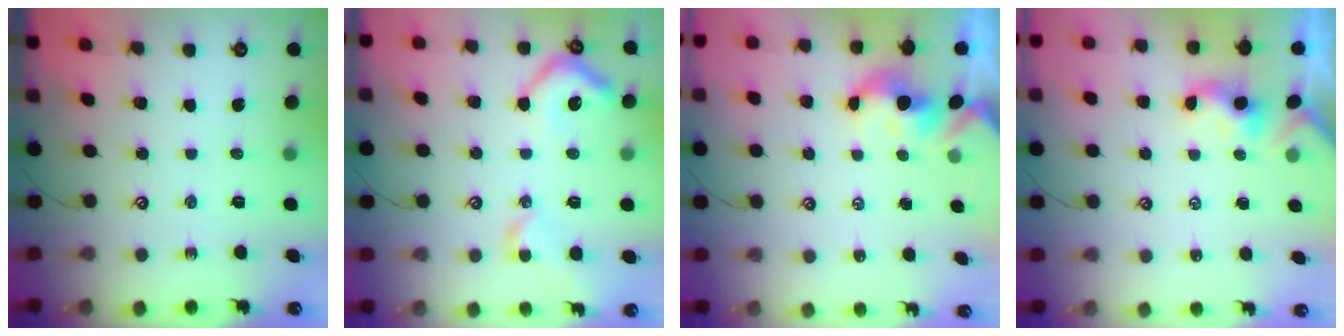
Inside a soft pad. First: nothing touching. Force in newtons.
{"total": 9.4, "press": 9.3, "slide": 1.5}
{"total": 2.4, "press": 2.4, "slide": 0.3}
{"total": 0.9, "press": 0.9, "slide": 0.3}